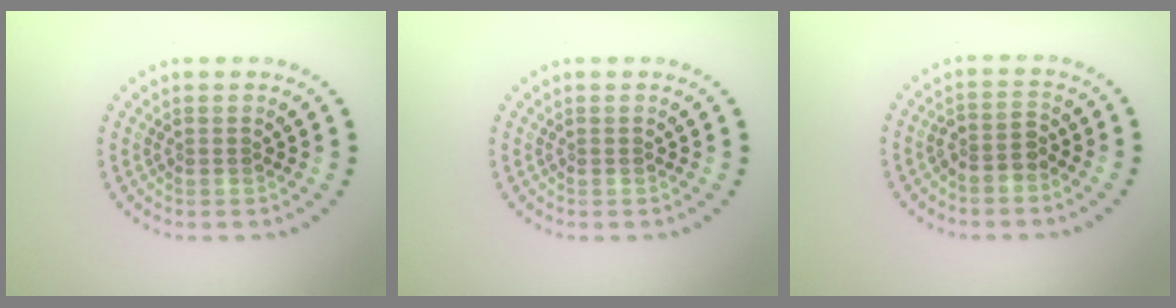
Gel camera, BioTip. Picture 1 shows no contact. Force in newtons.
{"total": 0.0}
{"total": 2.0, "press": 1.6, "slide": 1.1}